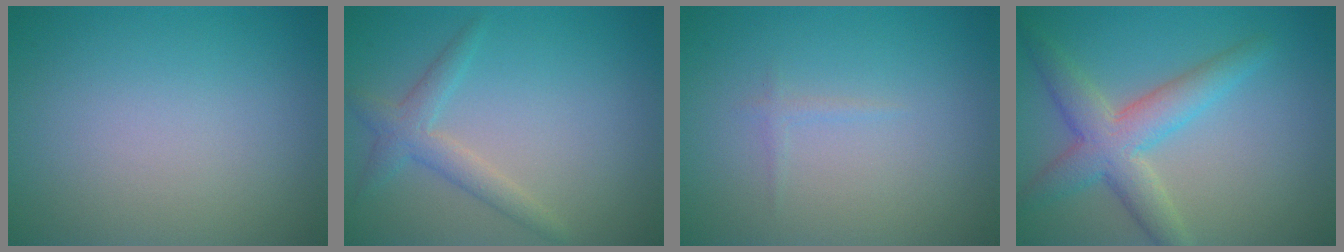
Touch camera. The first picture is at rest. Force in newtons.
{"total": 2.4, "press": 2.4, "slide": 0.2}
{"total": 0.6, "press": 0.6, "slide": 0.0}
{"total": 5.1, "press": 5.1, "slide": 0.3}